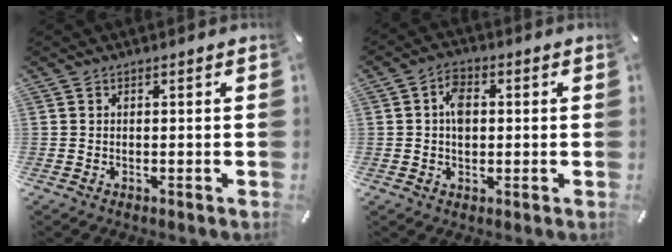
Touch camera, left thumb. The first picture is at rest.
{"total": 5.3, "force": [0.6, 3.7, 3.8], "torque": [-0.059, 0.004, 0.007]}